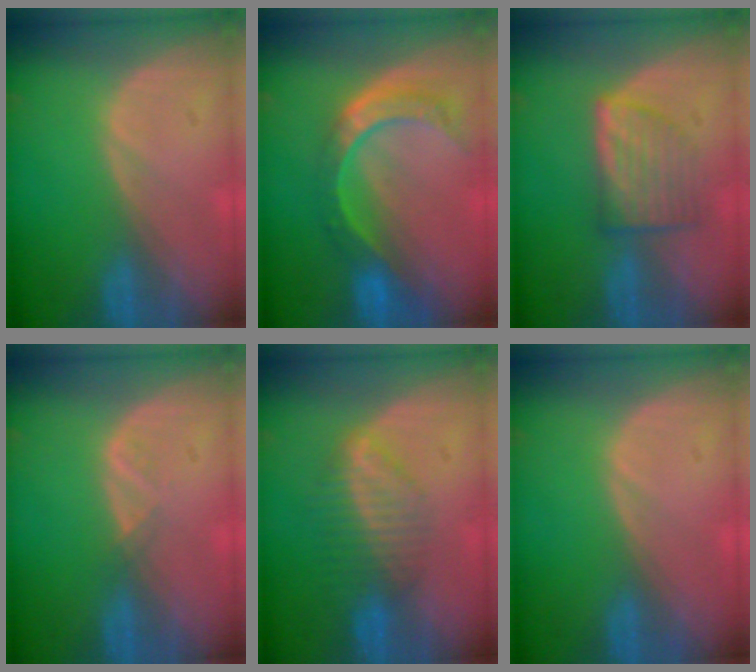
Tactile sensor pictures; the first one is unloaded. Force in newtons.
{"total": 8.8, "press": 7.3, "slide": 4.9}
{"total": 6.2, "press": 6.0, "slide": 1.8}
{"total": 1.3, "press": 1.2, "slide": 0.7}
{"total": 6.9, "press": 6.0, "slide": 3.5}
{"total": 0.6, "press": 0.1, "slide": 0.6}